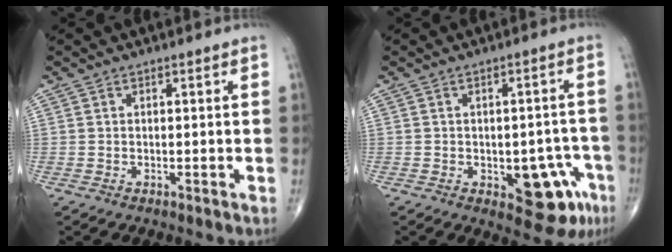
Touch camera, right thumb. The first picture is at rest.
{"total": 10.3, "force": [-4.0, 5.4, 7.9], "torque": [-0.056, 0.023, -0.040]}